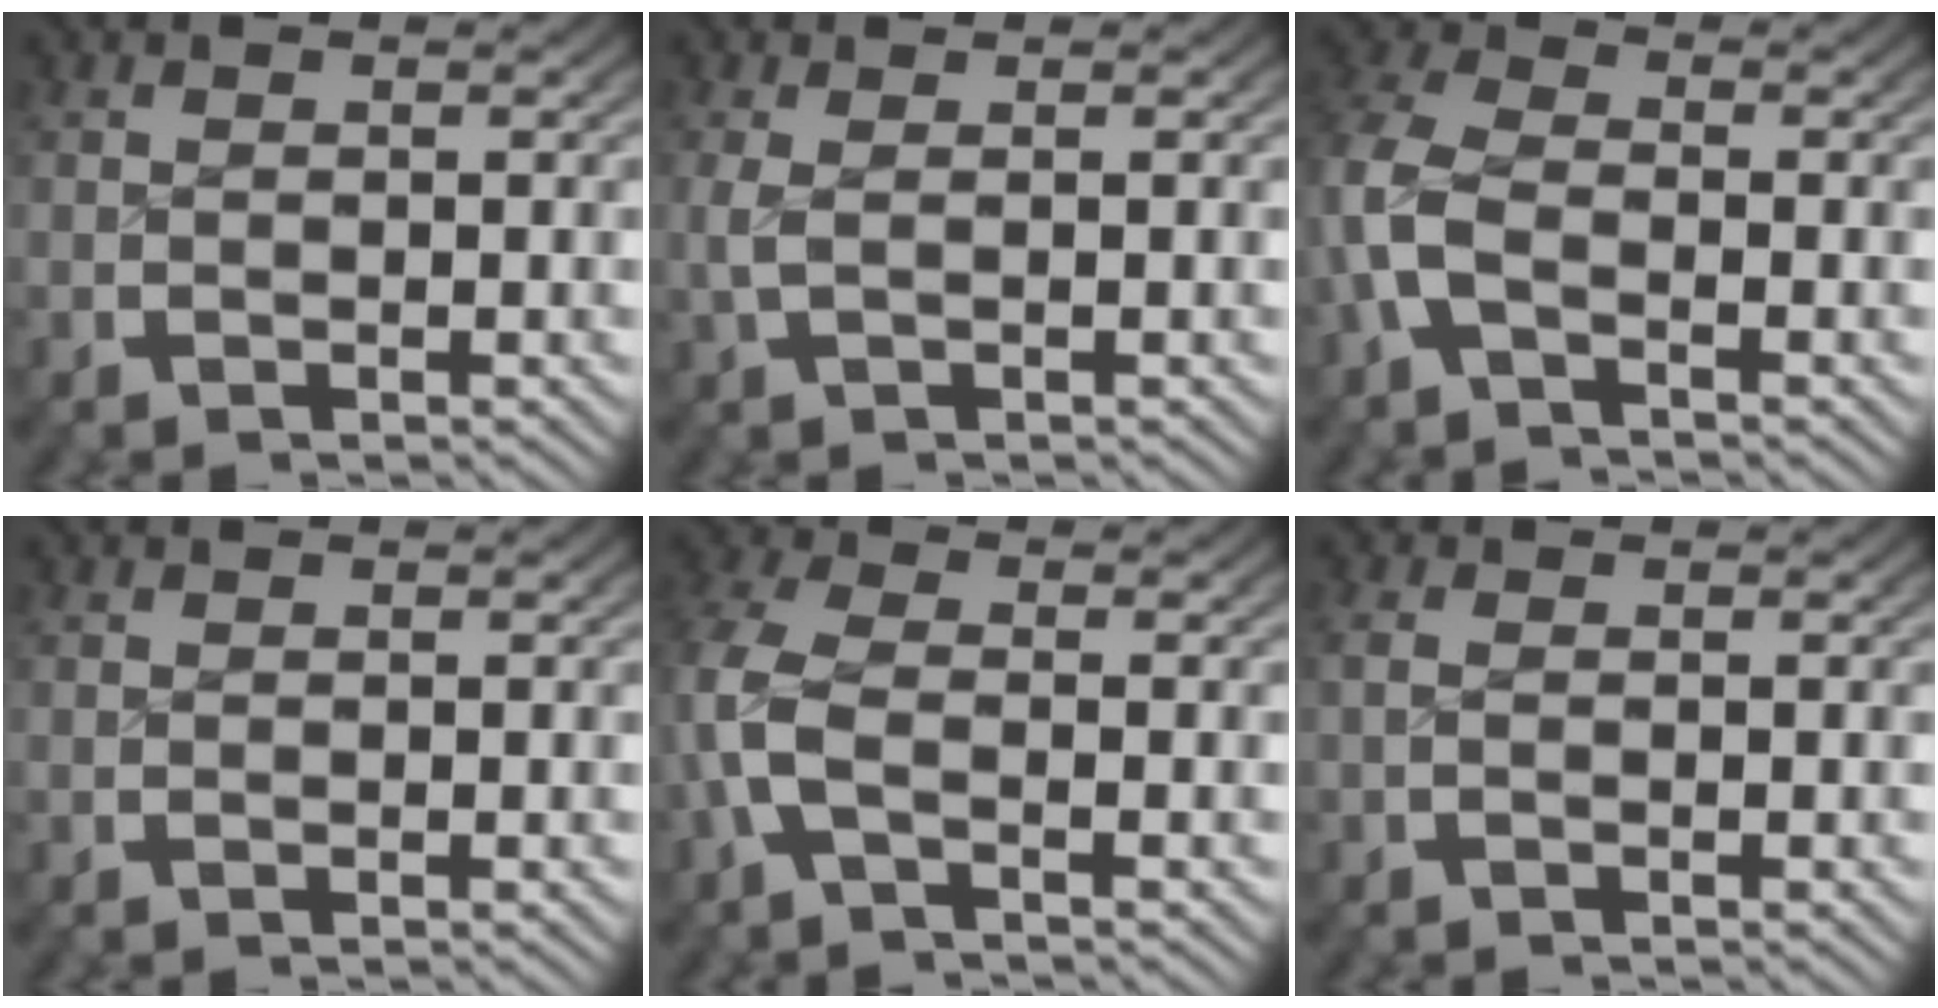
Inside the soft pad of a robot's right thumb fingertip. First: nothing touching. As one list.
[{"total": 1.8, "force": [0.2, 0.7, 1.7], "torque": [-0.052, -0.007, 0.008]}, {"total": 5.0, "force": [-0.6, 3.6, 3.4], "torque": [-0.093, -0.016, -0.011]}, {"total": 0.0}, {"total": 4.9, "force": [-0.5, 3.2, 3.7], "torque": [-0.110, -0.013, -0.005]}, {"total": 0.9, "force": [-0.2, 0.4, 0.8], "torque": [-0.023, -0.002, -0.001]}]